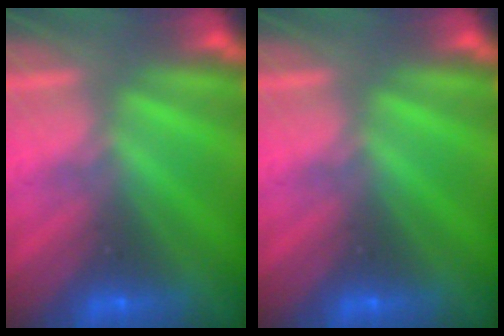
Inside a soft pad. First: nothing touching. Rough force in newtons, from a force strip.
{"total": 0.0}